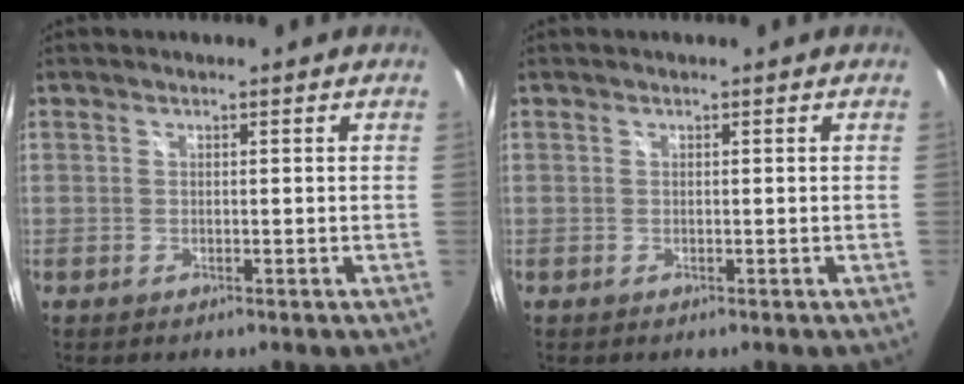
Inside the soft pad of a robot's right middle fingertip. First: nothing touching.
{"total": 0.0}